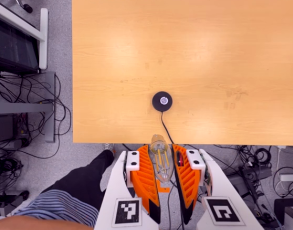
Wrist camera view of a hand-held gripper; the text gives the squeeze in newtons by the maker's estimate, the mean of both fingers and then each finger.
{"total": 20.6, "left": 24.7, "right": 16.4}